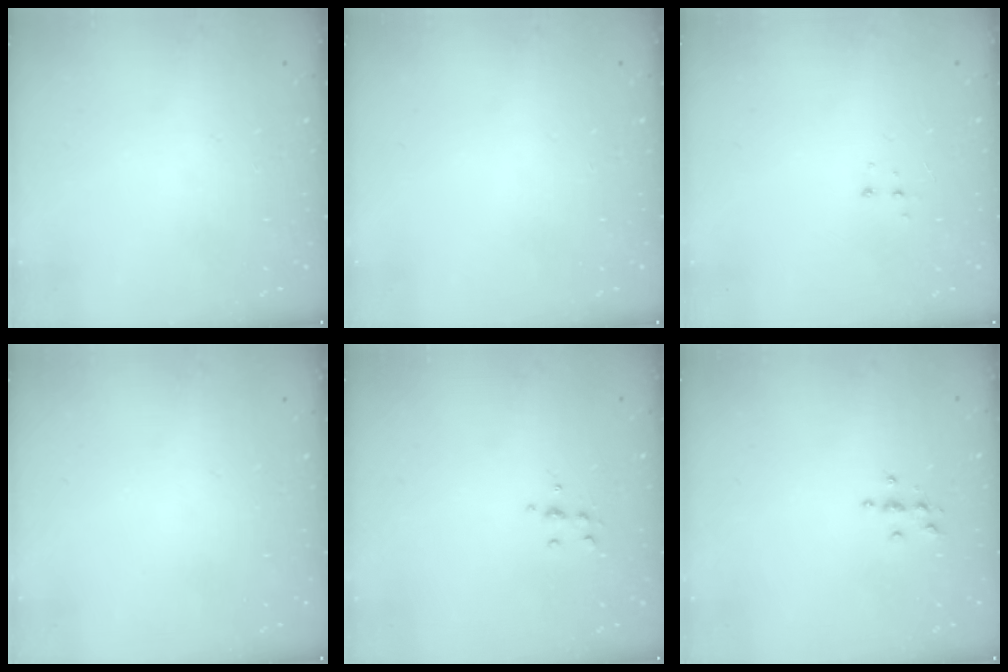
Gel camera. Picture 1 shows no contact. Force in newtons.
{"total": 0.0}
{"total": 5.2, "press": 5.2, "slide": 0.3}
{"total": 0.0}
{"total": 5.8, "press": 5.7, "slide": 0.8}
{"total": 3.6, "press": 3.6, "slide": 0.4}